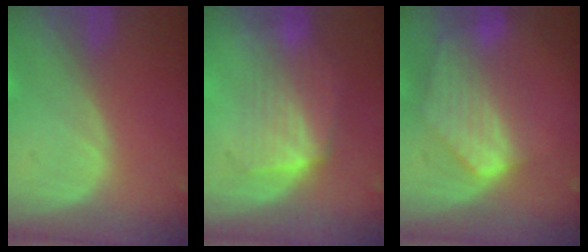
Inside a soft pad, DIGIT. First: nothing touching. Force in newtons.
{"total": 7.2, "press": 6.6, "slide": 2.9}
{"total": 8.2, "press": 7.6, "slide": 3.0}